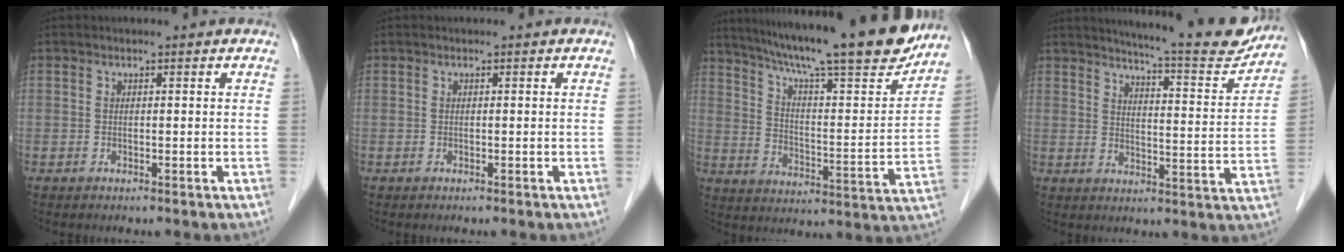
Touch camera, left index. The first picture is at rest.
{"total": 0.0}
{"total": 24.3, "force": [20.3, 1.9, 13.1], "torque": [-0.216, -0.020, 0.291]}
{"total": 14.7, "force": [13.7, 0.9, 5.3], "torque": [-0.077, -0.040, 0.170]}